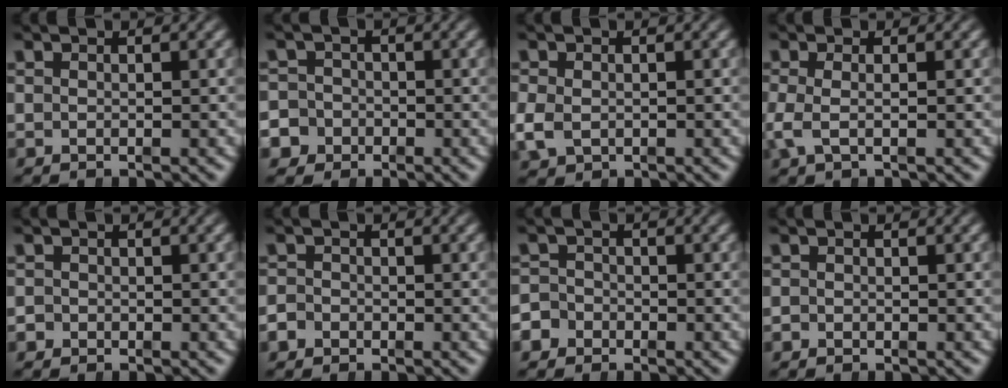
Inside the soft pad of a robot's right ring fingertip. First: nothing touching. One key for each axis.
{"total": 5.8, "fx": -2.5, "fy": 5.2, "fz": 0.9, "tx": -0.027, "ty": -0.025, "tz": -0.045}
{"total": 2.1, "fx": -0.7, "fy": 1.8, "fz": 1.0, "tx": -0.033, "ty": -0.013, "tz": -0.001}
{"total": 1.8, "fx": -0.6, "fy": 0.7, "fz": 1.6, "tx": -0.049, "ty": -0.010, "tz": -0.004}
{"total": 1.2, "fx": -0.8, "fy": 0.8, "fz": -0.3, "tx": 0.006, "ty": -0.003, "tz": -0.017}
{"total": 1.6, "fx": -1.2, "fy": 1.1, "fz": -0.1, "tx": 0.000, "ty": -0.008, "tz": -0.022}
{"total": 2.9, "fx": -1.7, "fy": 2.3, "fz": 0.1, "tx": -0.002, "ty": -0.009, "tz": -0.034}
{"total": 0.8, "fx": -0.7, "fy": 0.4, "fz": -0.2, "tx": 0.008, "ty": -0.001, "tz": -0.013}